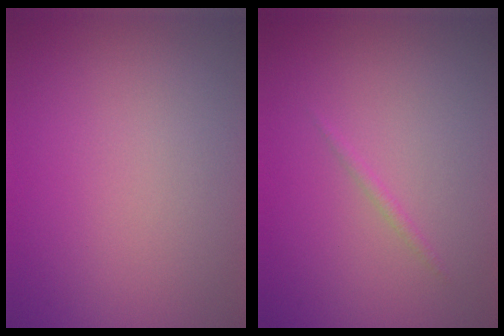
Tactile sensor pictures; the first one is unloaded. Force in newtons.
{"total": 0.6, "press": 0.6, "slide": 0.1}